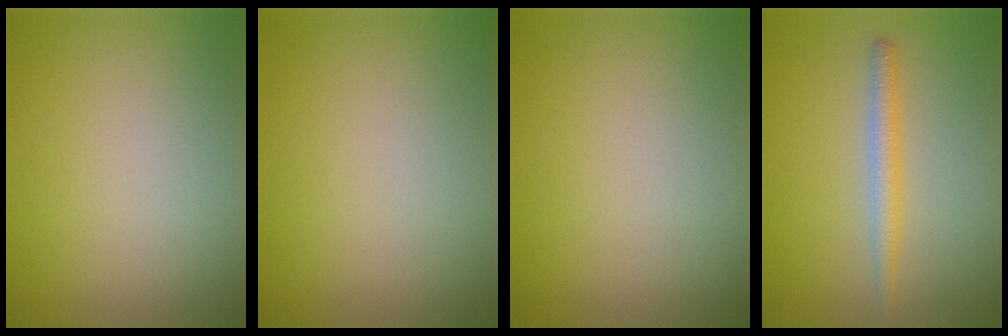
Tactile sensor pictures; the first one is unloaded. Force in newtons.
{"total": 0.0}
{"total": 0.0}
{"total": 2.1, "press": 2.1, "slide": 0.1}